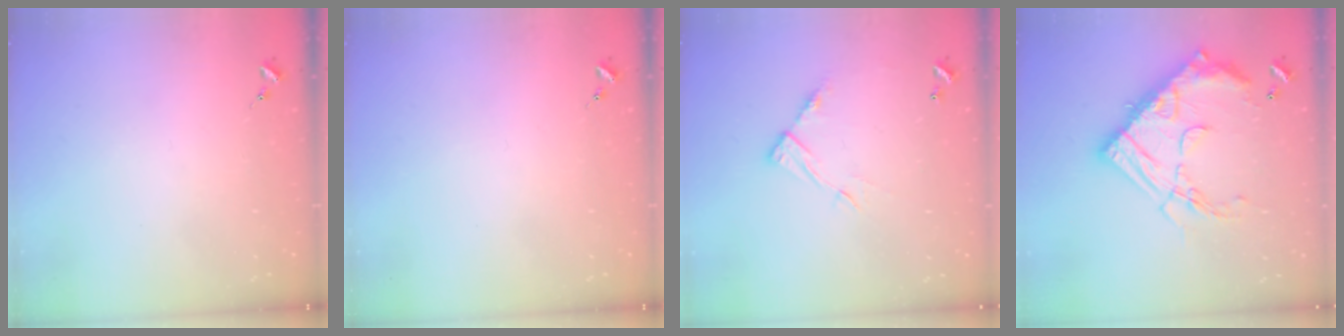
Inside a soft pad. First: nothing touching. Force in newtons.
{"total": 0.0}
{"total": 10.0, "press": 10.0, "slide": 0.5}
{"total": 23.7, "press": 23.6, "slide": 2.2}